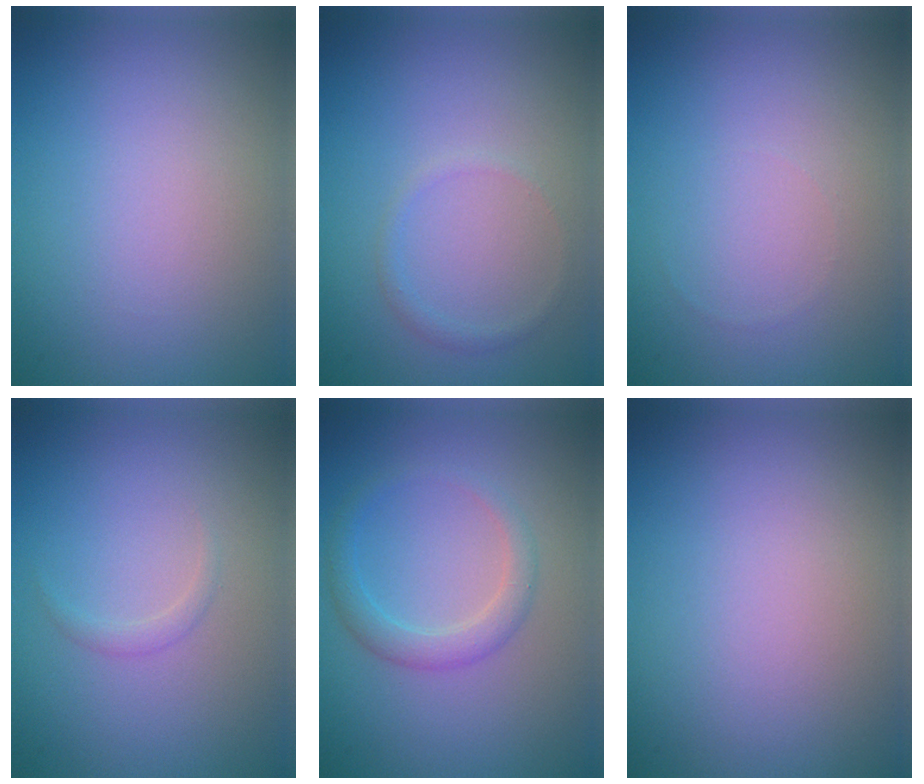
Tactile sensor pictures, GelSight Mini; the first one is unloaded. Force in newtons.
{"total": 0.9, "press": 0.9, "slide": 0.1}
{"total": 0.0}
{"total": 0.7, "press": 0.7, "slide": 0.0}
{"total": 2.3, "press": 2.3, "slide": 0.0}
{"total": 0.0}